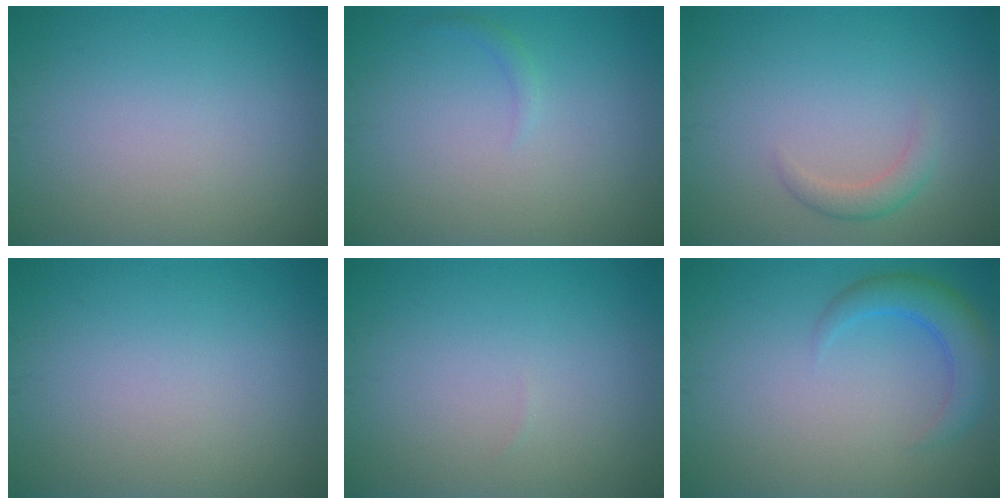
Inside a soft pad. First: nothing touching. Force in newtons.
{"total": 0.7, "press": 0.7, "slide": 0.1}
{"total": 1.6, "press": 1.6, "slide": 0.1}
{"total": 0.0}
{"total": 0.0}
{"total": 3.4, "press": 3.3, "slide": 0.3}